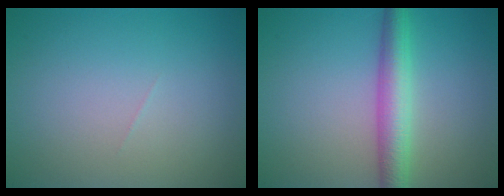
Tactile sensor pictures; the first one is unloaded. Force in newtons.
{"total": 4.2, "press": 4.2, "slide": 0.0}